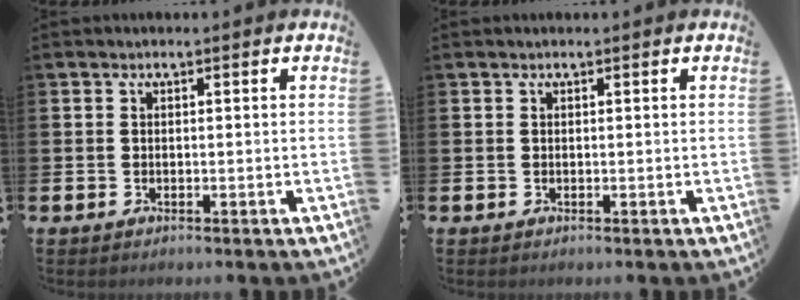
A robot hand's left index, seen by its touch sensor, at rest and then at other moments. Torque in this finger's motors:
{"motor_torque": [0.82, -1.32, -0.34, 0.02]}